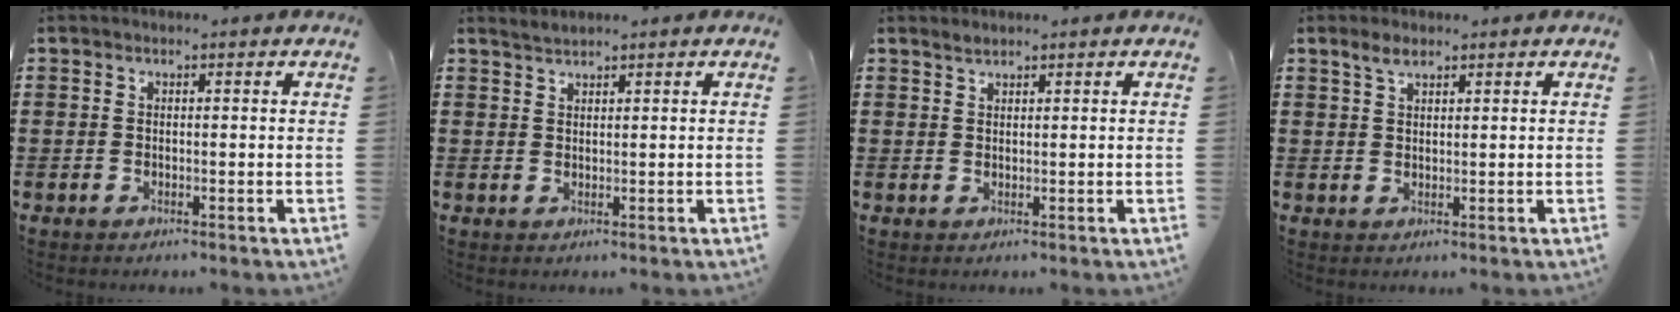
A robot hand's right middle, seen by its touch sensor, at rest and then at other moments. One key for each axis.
{"total": 1.4, "fx": 1.4, "fy": -0.3, "fz": 0.0, "tx": -0.003, "ty": 0.000, "tz": 0.027}
{"total": 1.3, "fx": 1.3, "fy": 0.1, "fz": 0.3, "tx": -0.006, "ty": 0.001, "tz": 0.024}
{"total": 2.5, "fx": 1.9, "fy": 0.8, "fz": 1.3, "tx": -0.030, "ty": 0.003, "tz": 0.035}